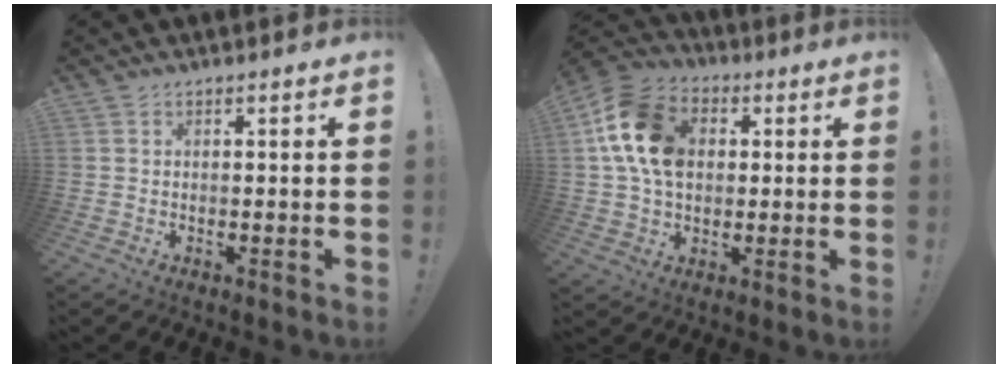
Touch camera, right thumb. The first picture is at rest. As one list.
[{"total": 16.4, "force": [3.4, 12.3, 10.2], "torque": [-0.166, 0.000, 0.073]}]